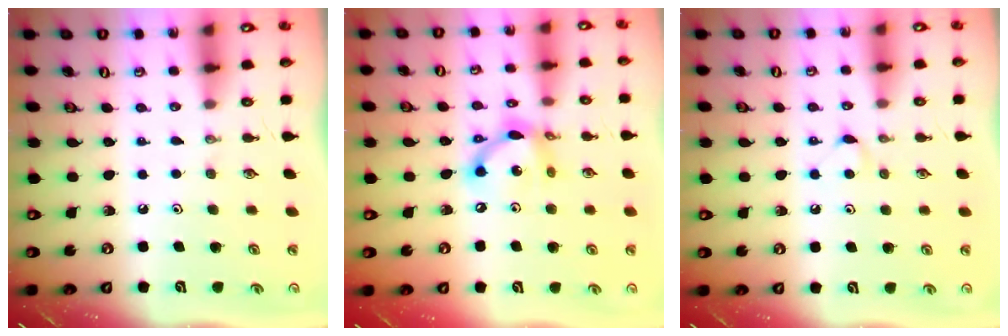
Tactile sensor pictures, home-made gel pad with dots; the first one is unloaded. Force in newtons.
{"total": 11.9, "press": 11.9, "slide": 0.7}
{"total": 3.9, "press": 3.9, "slide": 0.5}